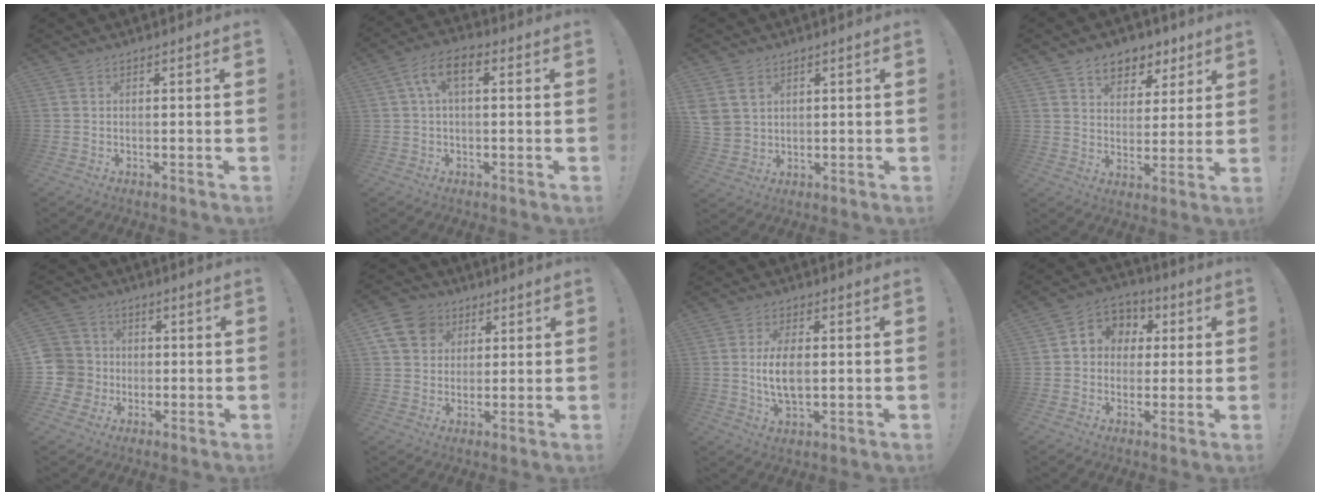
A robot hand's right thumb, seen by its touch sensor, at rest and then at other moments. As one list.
[{"total": 7.1, "force": [1.5, 3.4, 6.0], "torque": [-0.109, 0.011, 0.029]}, {"total": 6.5, "force": [3.1, 5.1, 2.6], "torque": [-0.042, -0.009, 0.062]}, {"total": 8.5, "force": [5.5, 5.8, 2.8], "torque": [-0.034, -0.040, 0.104]}, {"total": 9.4, "force": [-0.7, 9.1, 2.3], "torque": [-0.048, 0.004, -0.009]}, {"total": 11.9, "force": [4.8, 9.9, 4.7], "torque": [-0.078, -0.019, 0.097]}, {"total": 8.5, "force": [0.3, 4.3, 7.3], "torque": [-0.126, -0.012, -0.003]}, {"total": 7.7, "force": [0.3, 7.3, 2.5], "torque": [-0.033, 0.003, 0.013]}]